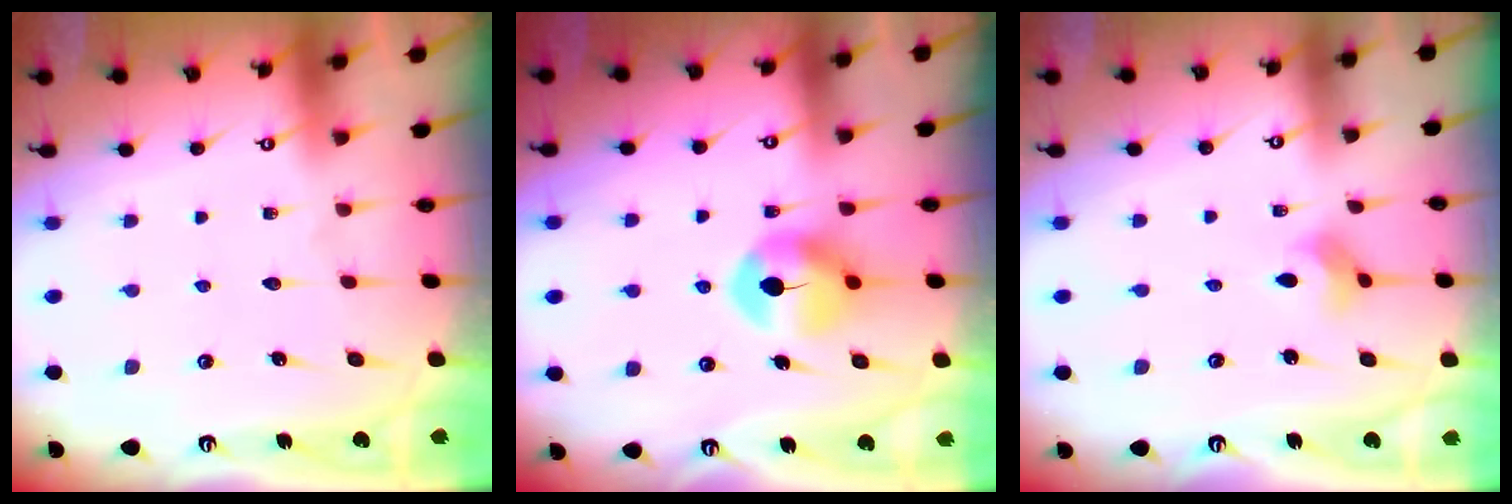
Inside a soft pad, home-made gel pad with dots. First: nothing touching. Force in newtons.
{"total": 7.9, "press": 7.9, "slide": 0.2}
{"total": 2.9, "press": 2.9, "slide": 0.3}